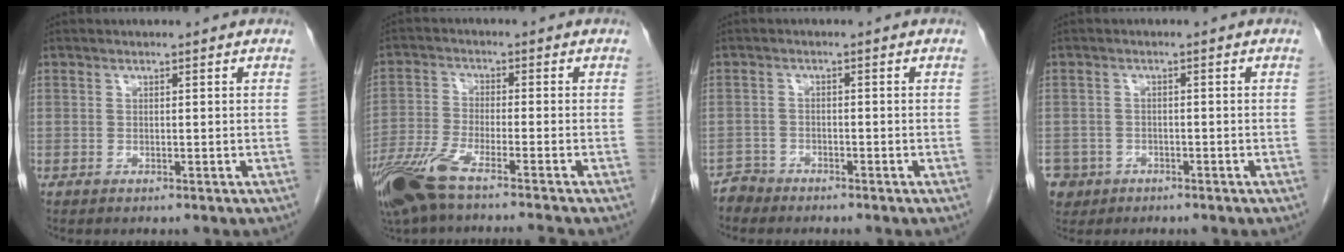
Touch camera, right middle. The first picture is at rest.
{"total": 11.4, "force": [-8.8, 0.3, 7.2], "torque": [-0.138, -0.028, -0.158]}
{"total": 2.2, "force": [-1.9, 0.5, -0.9], "torque": [0.023, -0.003, -0.040]}
{"total": 6.1, "force": [-3.4, 5.0, 0.8], "torque": [-0.024, 0.005, -0.053]}